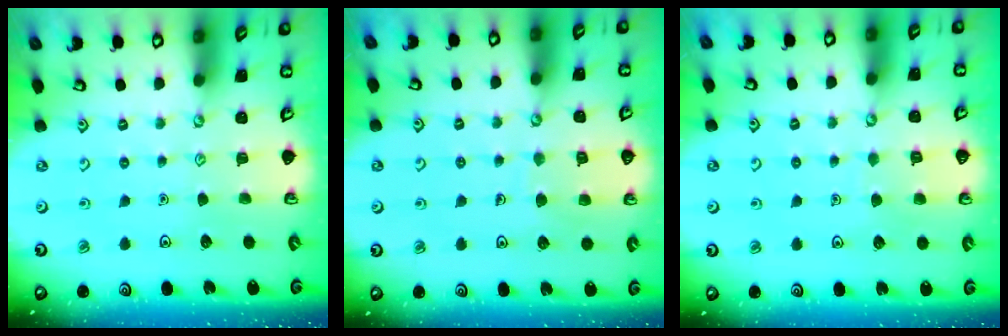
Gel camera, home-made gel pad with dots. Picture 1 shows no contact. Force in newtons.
{"total": 7.0, "press": 6.9, "slide": 0.6}
{"total": 5.0, "press": 4.9, "slide": 0.4}